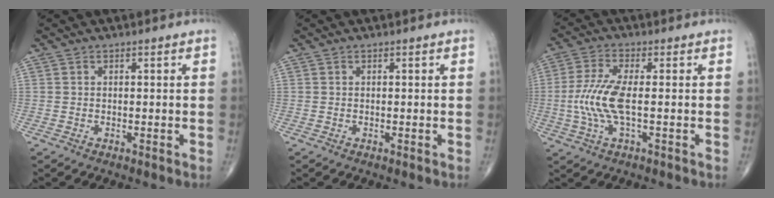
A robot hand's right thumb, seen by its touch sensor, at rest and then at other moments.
{"total": 0.0}
{"total": 8.4, "force": [-0.8, 2.5, 8.0], "torque": [-0.196, 0.005, -0.019]}